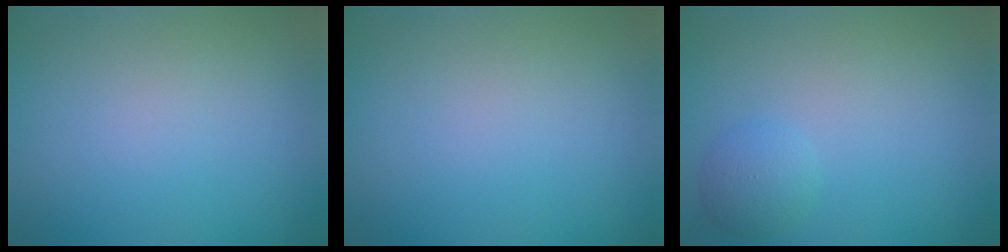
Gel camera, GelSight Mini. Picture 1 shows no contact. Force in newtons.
{"total": 0.0}
{"total": 1.8, "press": 1.8, "slide": 0.1}